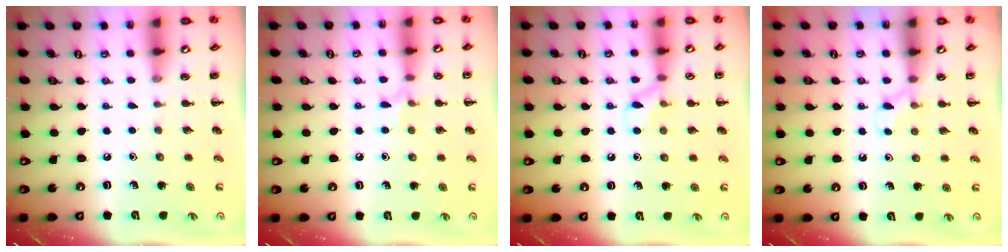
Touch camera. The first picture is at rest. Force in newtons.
{"total": 5.8, "press": 5.5, "slide": 1.9}
{"total": 7.1, "press": 6.9, "slide": 1.5}
{"total": 4.2, "press": 4.0, "slide": 1.3}